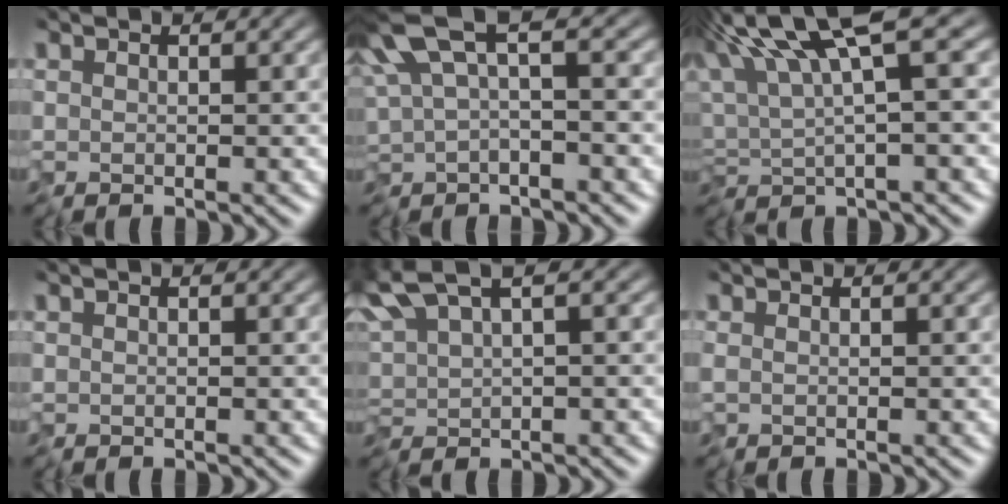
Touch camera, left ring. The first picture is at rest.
{"total": 5.3, "force": [1.4, 2.0, 4.7], "torque": [-0.112, 0.009, 0.026]}
{"total": 8.1, "force": [2.7, 1.7, 7.4], "torque": [-0.145, 0.021, 0.049]}
{"total": 0.0}
{"total": 2.6, "force": [1.2, 0.7, 2.2], "torque": [-0.063, 0.015, 0.028]}
{"total": 0.8, "force": [0.3, 0.4, 0.6], "torque": [-0.005, 0.003, -0.007]}